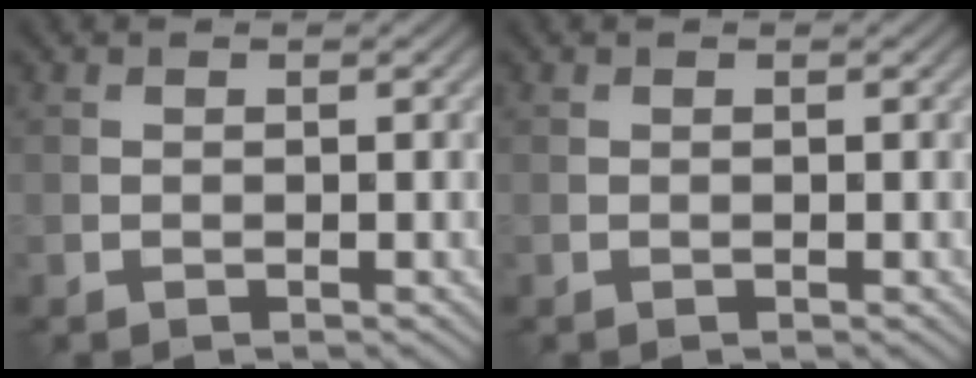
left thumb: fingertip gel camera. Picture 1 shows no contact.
{"total": 0.0}